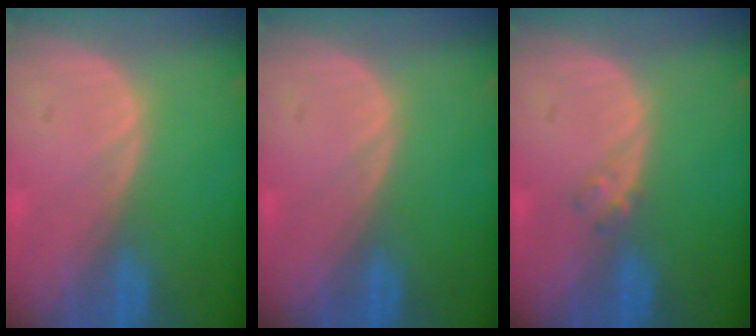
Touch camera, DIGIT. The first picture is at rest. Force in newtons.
{"total": 0.0}
{"total": 1.2, "press": 1.2, "slide": 0.2}